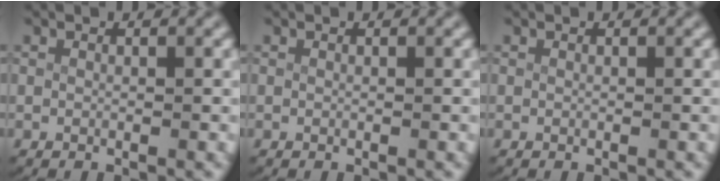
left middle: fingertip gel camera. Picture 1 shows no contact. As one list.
[{"total": 0.0}, {"total": 0.0}]